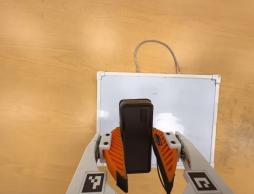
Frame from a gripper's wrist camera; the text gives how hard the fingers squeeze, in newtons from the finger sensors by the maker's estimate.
{"total": 6.3, "left": 5.1, "right": 7.4}